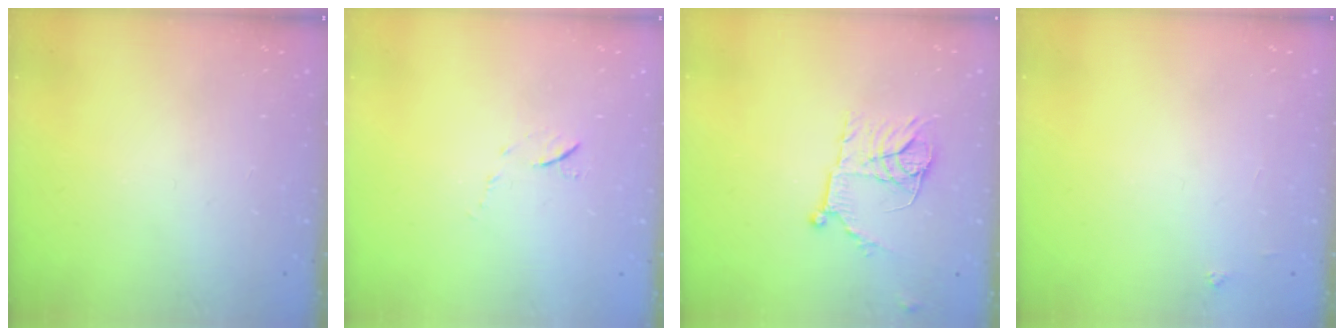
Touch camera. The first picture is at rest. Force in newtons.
{"total": 6.1, "press": 6.0, "slide": 0.9}
{"total": 12.2, "press": 12.1, "slide": 1.1}
{"total": 3.8, "press": 3.8, "slide": 0.4}